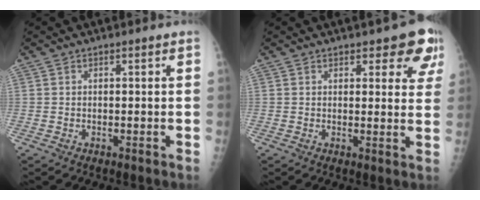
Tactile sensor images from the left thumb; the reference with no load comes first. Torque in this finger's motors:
{"motor_torque": [0.05, 0.24, -0.01, -0.08, 0.08]}